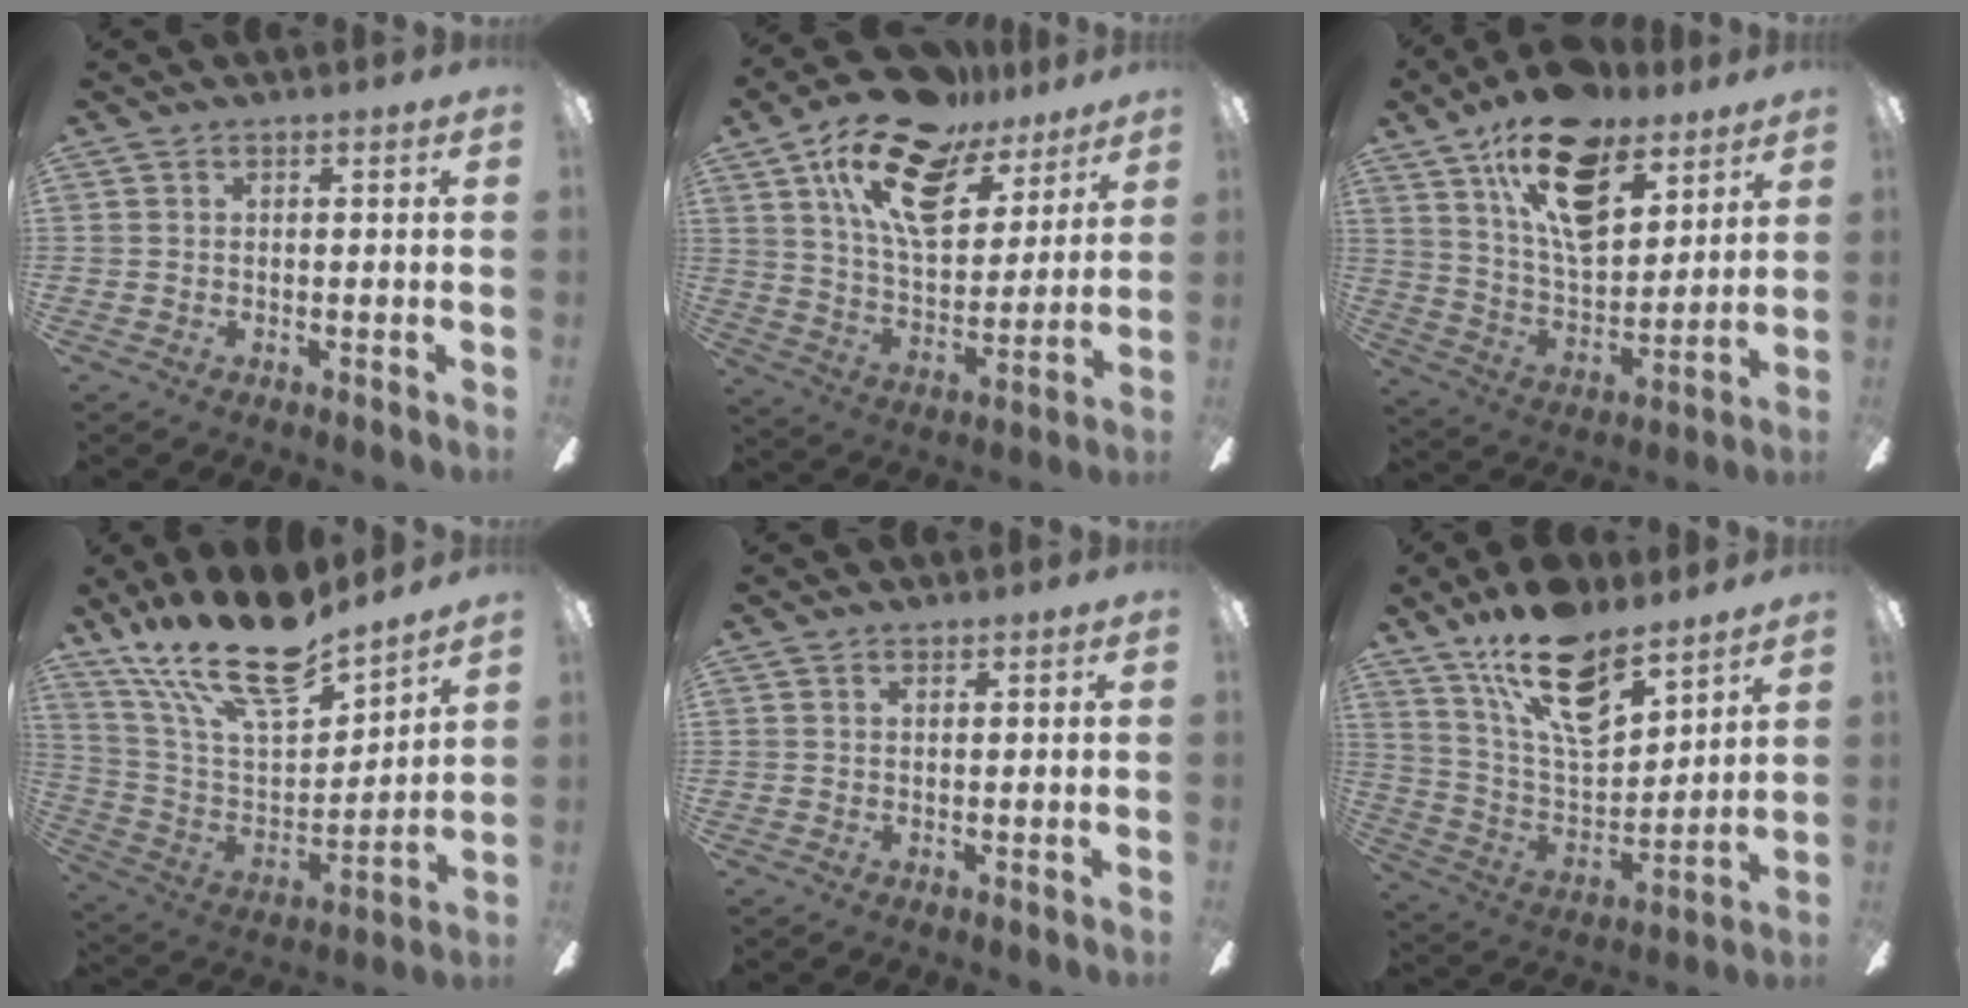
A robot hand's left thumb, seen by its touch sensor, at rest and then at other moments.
{"total": 20.9, "force": [12.1, 10.3, 13.5], "torque": [-0.236, -0.057, 0.209]}
{"total": 19.8, "force": [12.6, 9.7, 11.8], "torque": [-0.199, -0.063, 0.224]}
{"total": 21.4, "force": [16.8, 6.5, 11.5], "torque": [-0.231, -0.110, 0.292]}
{"total": 0.7, "force": [0.7, 0.2, 0.2], "torque": [-0.004, 0.000, 0.013]}
{"total": 19.6, "force": [13.2, 8.7, 11.4], "torque": [-0.197, -0.076, 0.235]}